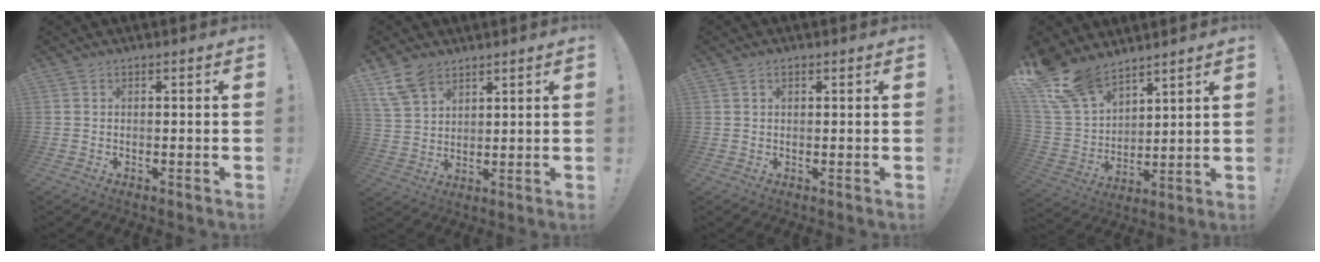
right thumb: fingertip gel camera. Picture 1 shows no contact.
{"total": 10.1, "force": [7.0, 6.1, 4.0], "torque": [-0.086, -0.034, 0.140]}
{"total": 1.0, "force": [0.6, 0.6, 0.5], "torque": [-0.006, 0.001, 0.011]}
{"total": 16.8, "force": [13.0, 8.6, 6.4], "torque": [-0.131, -0.083, 0.250]}